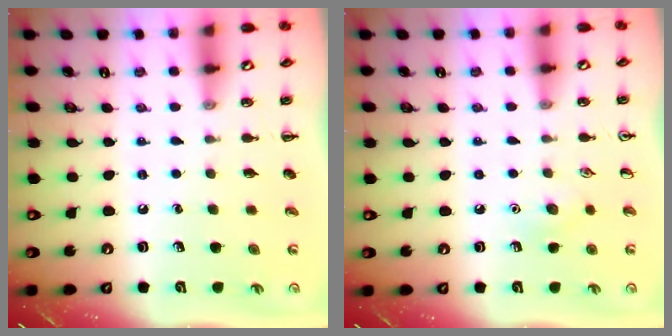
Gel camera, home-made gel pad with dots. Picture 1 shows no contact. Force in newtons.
{"total": 6.5, "press": 6.2, "slide": 1.8}